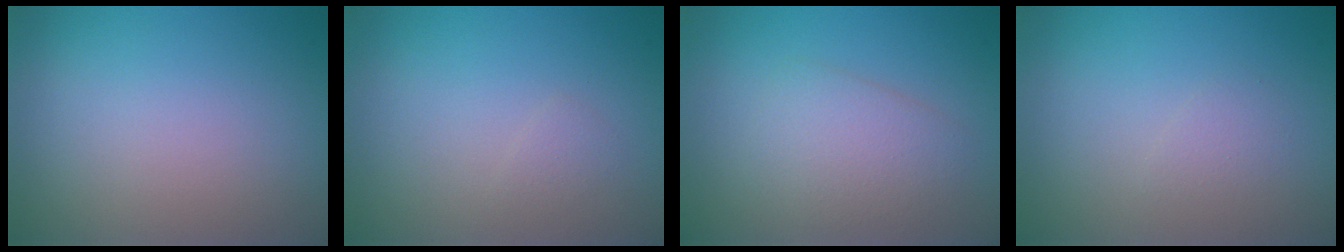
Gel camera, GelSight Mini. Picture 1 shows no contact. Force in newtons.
{"total": 0.7, "press": 0.7, "slide": 0.0}
{"total": 3.0, "press": 3.0, "slide": 0.1}
{"total": 0.8, "press": 0.8, "slide": 0.0}